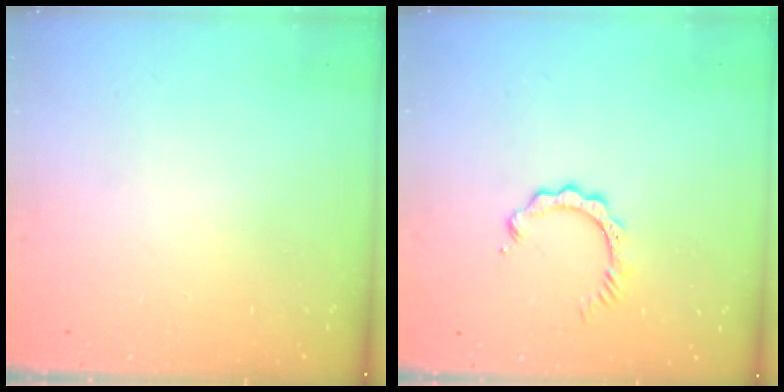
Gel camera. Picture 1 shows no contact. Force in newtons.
{"total": 3.9, "press": 3.9, "slide": 0.3}